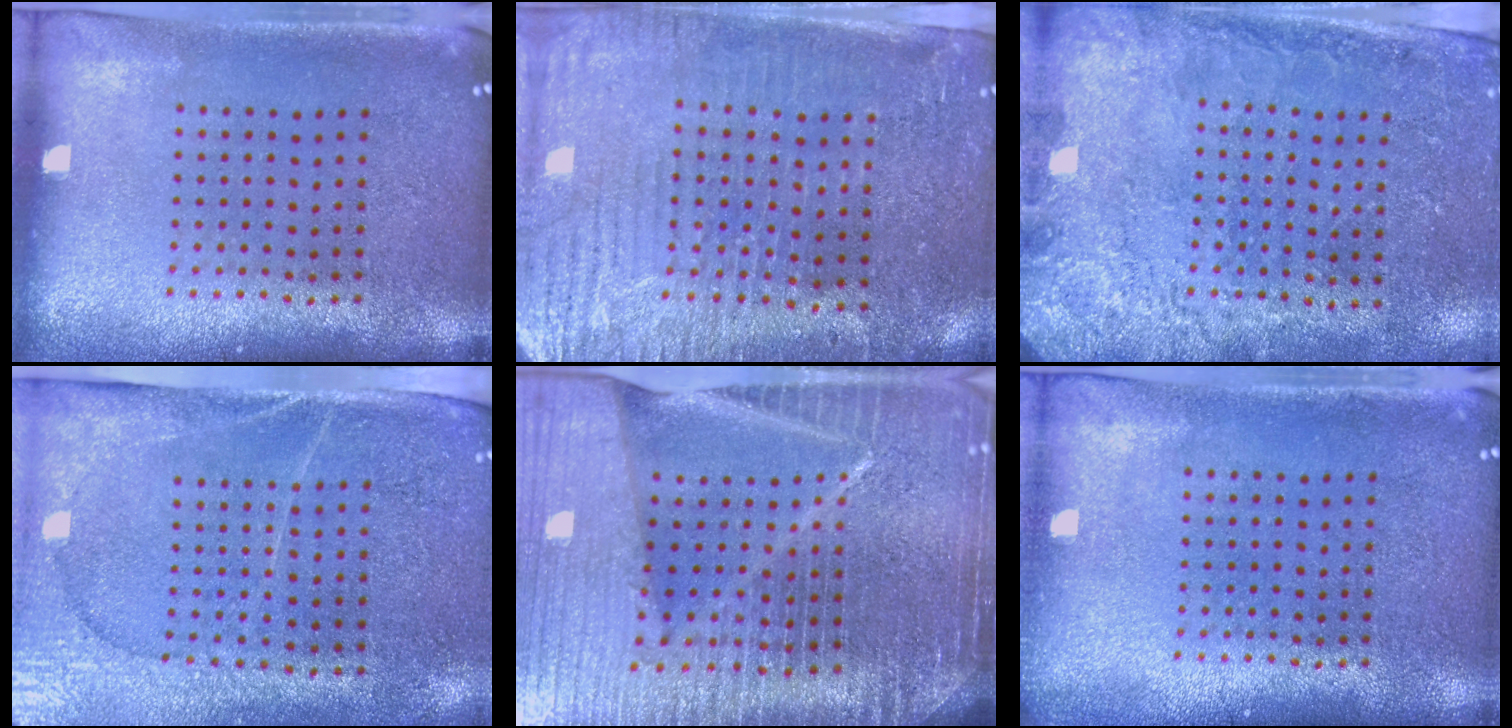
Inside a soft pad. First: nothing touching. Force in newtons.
{"total": 3.7, "press": 3.4, "slide": 1.5}
{"total": 2.6, "press": 2.3, "slide": 1.1}
{"total": 3.1, "press": 2.8, "slide": 1.2}
{"total": 7.1, "press": 6.1, "slide": 3.7}
{"total": 0.6, "press": 0.5, "slide": 0.2}